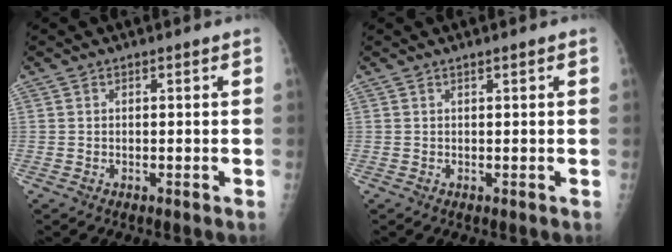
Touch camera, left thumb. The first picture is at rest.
{"total": 0.9, "force": [0.4, 0.1, 0.7], "torque": [-0.010, 0.001, 0.006]}